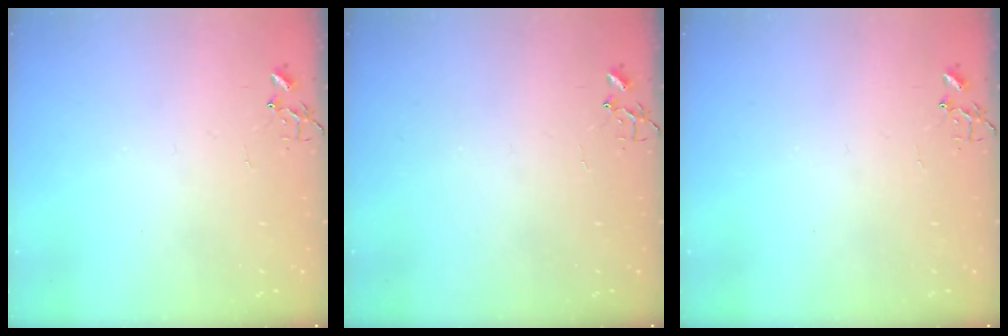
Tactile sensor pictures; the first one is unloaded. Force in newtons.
{"total": 0.0}
{"total": 0.0}